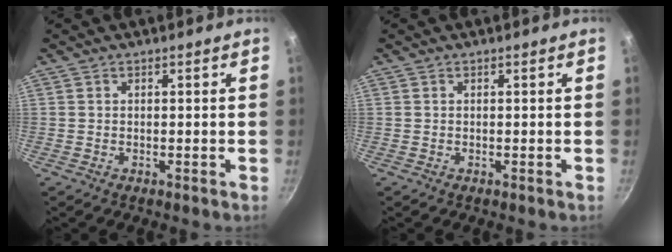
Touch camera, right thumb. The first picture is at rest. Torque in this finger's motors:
{"motor_torque": [0.00, -0.01, 0.28, 0.13, 0.03]}